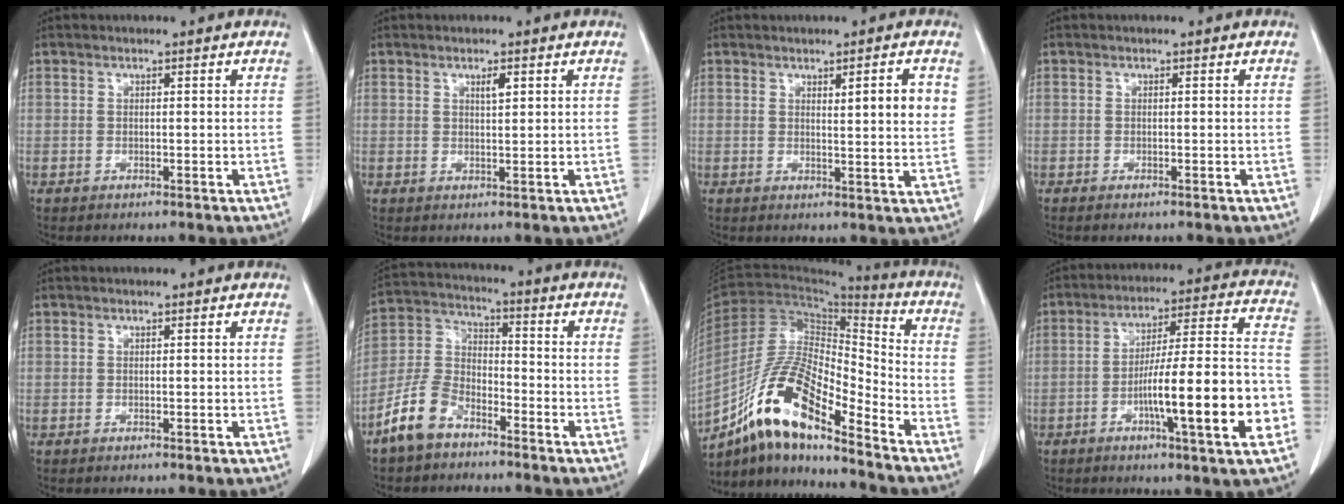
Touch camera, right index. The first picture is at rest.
{"total": 1.5, "force": [0.8, 0.3, 1.3], "torque": [-0.023, -0.003, 0.013]}
{"total": 4.9, "force": [1.8, 0.4, 4.5], "torque": [-0.060, -0.009, 0.023]}
{"total": 0.8, "force": [-0.6, 0.1, 0.5], "torque": [-0.011, -0.002, -0.009]}
{"total": 0.0}
{"total": 8.9, "force": [-6.2, 4.8, 4.3], "torque": [-0.107, 0.007, -0.126]}
{"total": 15.9, "force": [-10.8, 3.3, 11.2], "torque": [-0.209, 0.011, -0.193]}
{"total": 17.1, "force": [-5.5, 0.9, 16.2], "torque": [-0.242, 0.010, -0.083]}